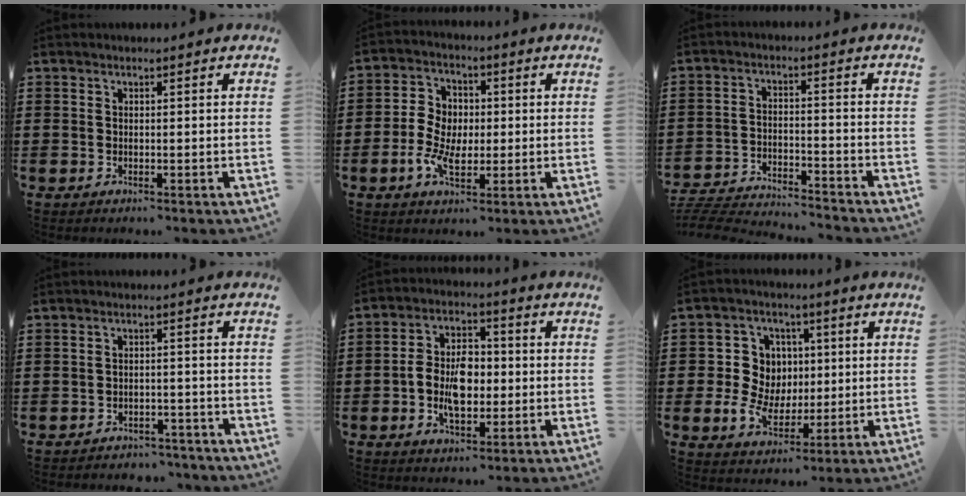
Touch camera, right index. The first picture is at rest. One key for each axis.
{"total": 6.4, "fx": -1.5, "fy": 4.8, "fz": 3.9, "tx": -0.100, "ty": 0.011, "tz": -0.035}
{"total": 4.9, "fx": -4.9, "fy": 0.0, "fz": 0.7, "tx": -0.027, "ty": -0.005, "tz": -0.103}
{"total": 2.6, "fx": -2.6, "fy": 0.5, "fz": 0.0, "tx": -0.008, "ty": -0.001, "tz": -0.055}
{"total": 7.9, "fx": -1.2, "fy": 5.1, "fz": 5.9, "tx": -0.123, "ty": 0.009, "tz": -0.028}
{"total": 8.3, "fx": 0.0, "fy": 7.6, "fz": 3.3, "tx": -0.097, "ty": 0.015, "tz": 0.000}